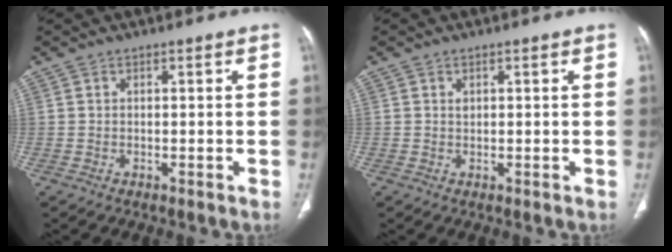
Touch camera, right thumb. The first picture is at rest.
{"total": 0.9, "force": [0.4, 0.6, 0.5], "torque": [-0.005, -0.001, 0.009]}